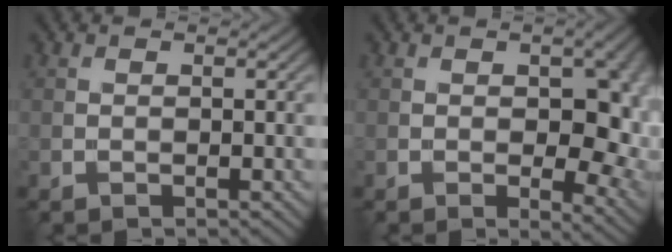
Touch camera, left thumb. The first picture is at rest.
{"total": 7.9, "force": [0.1, 3.6, 7.0], "torque": [-0.087, -0.008, 0.013]}